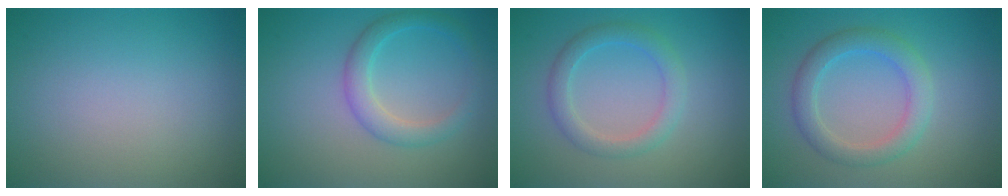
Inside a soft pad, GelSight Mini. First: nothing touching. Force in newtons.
{"total": 2.8, "press": 2.8, "slide": 0.2}
{"total": 2.6, "press": 2.6, "slide": 0.1}
{"total": 3.4, "press": 3.4, "slide": 0.0}